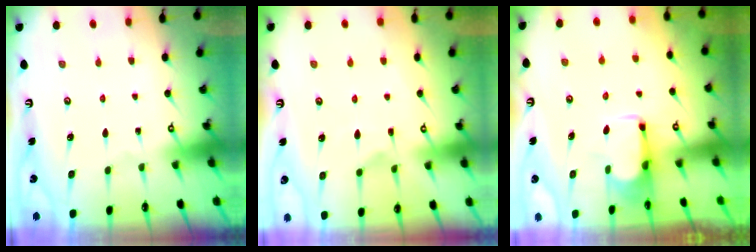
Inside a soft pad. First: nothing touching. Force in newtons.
{"total": 2.0, "press": 1.5, "slide": 1.3}
{"total": 1.7, "press": 1.5, "slide": 0.9}